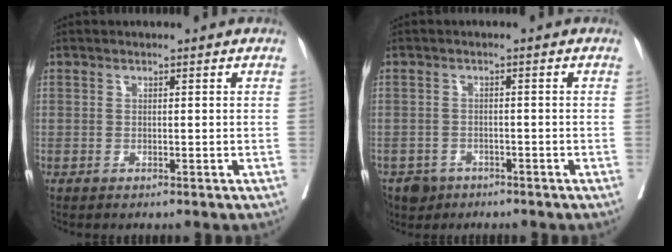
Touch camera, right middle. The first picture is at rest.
{"total": 4.3, "force": [-3.2, 2.8, 0.7], "torque": [-0.007, 0.002, -0.052]}